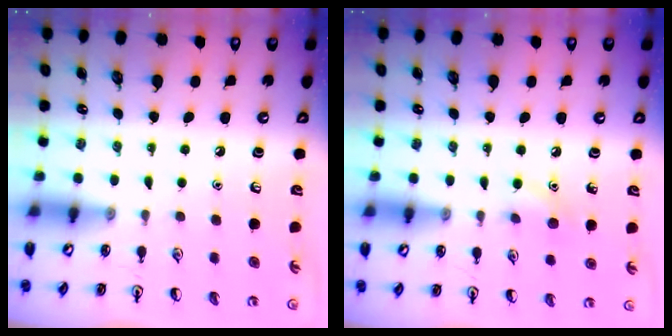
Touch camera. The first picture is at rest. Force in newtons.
{"total": 6.7, "press": 6.3, "slide": 2.1}